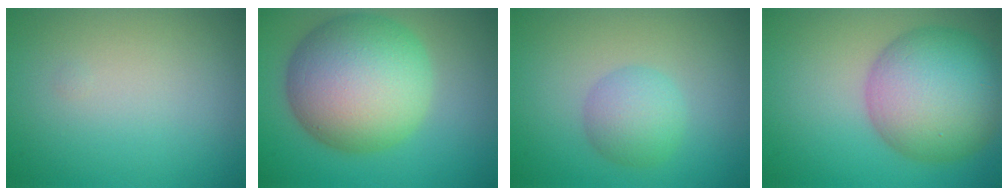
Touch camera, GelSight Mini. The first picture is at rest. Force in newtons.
{"total": 12.6, "press": 12.5, "slide": 0.4}
{"total": 3.2, "press": 3.2, "slide": 0.0}
{"total": 10.3, "press": 10.3, "slide": 0.2}